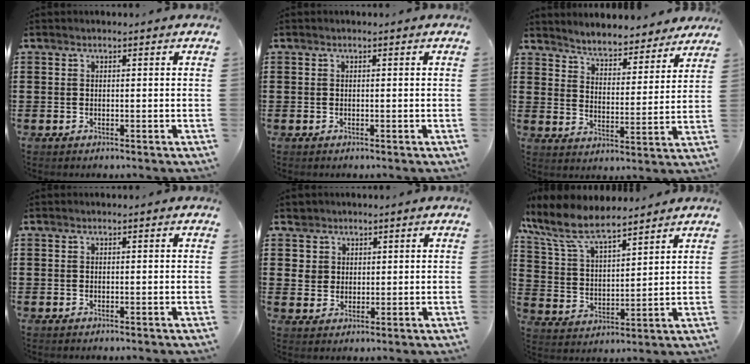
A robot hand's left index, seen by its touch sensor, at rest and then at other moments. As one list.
[{"total": 0.0}, {"total": 4.5, "force": [4.5, 0.0, 0.1], "torque": [-0.028, -0.037, 0.075]}, {"total": 0.0}, {"total": 4.0, "force": [2.2, 3.3, 0.2], "torque": [-0.013, 0.009, 0.039]}, {"total": 9.1, "force": [7.9, 2.1, 4.1], "torque": [-0.111, -0.034, 0.140]}]